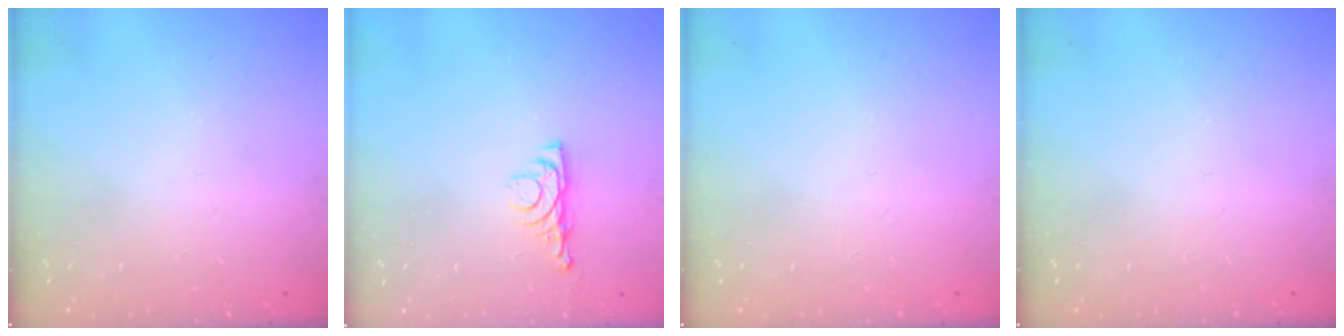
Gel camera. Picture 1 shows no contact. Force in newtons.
{"total": 4.3, "press": 4.2, "slide": 0.7}
{"total": 0.0}
{"total": 0.0}